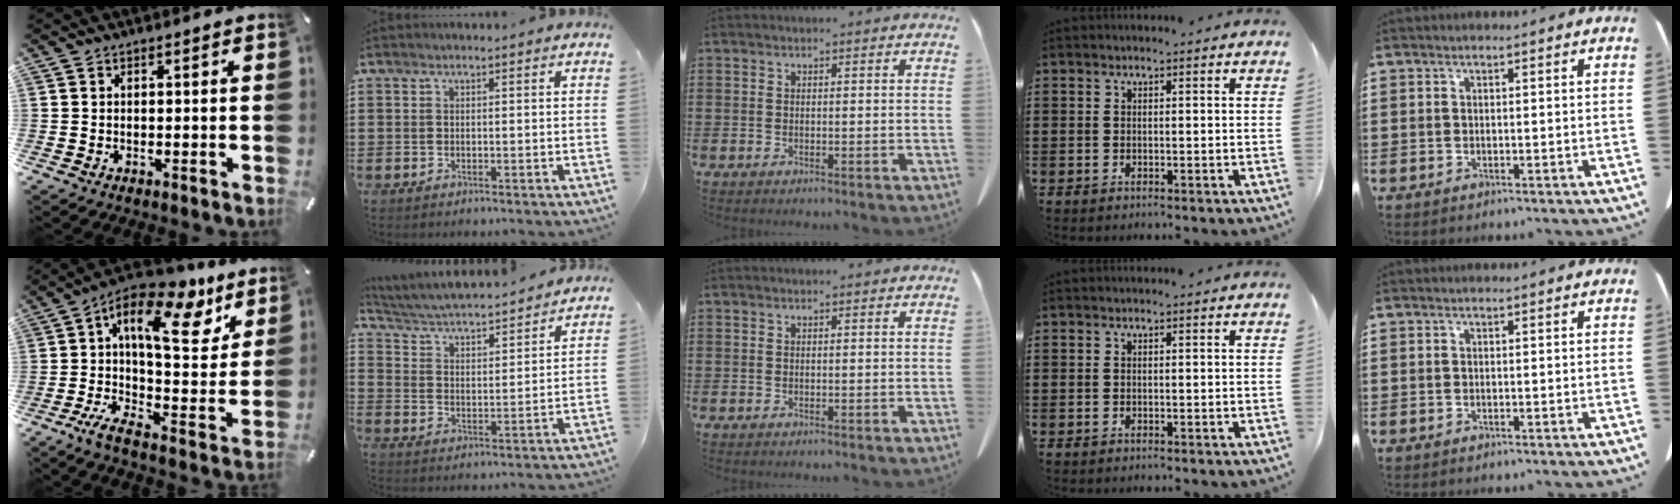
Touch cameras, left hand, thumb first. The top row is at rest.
{"thumb": {"total": 19.3, "force": [8.5, 8.8, 15.0], "torque": [-0.241, -0.059, 0.137]}, "index": {"total": 3.7, "force": [3.6, 0.0, 0.9], "torque": [-0.038, -0.033, 0.053]}}